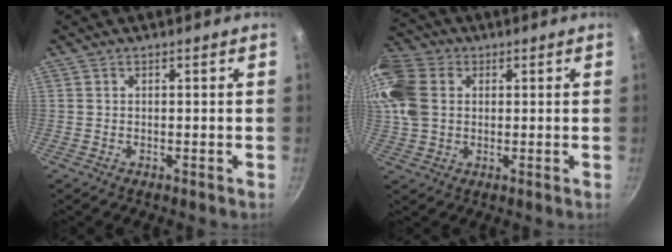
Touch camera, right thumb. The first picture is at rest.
{"total": 15.3, "force": [3.2, 11.7, 9.5], "torque": [-0.210, 0.018, 0.050]}